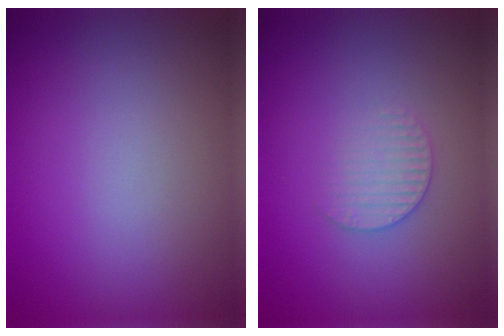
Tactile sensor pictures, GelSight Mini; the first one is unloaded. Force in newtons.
{"total": 1.9, "press": 1.9, "slide": 0.3}